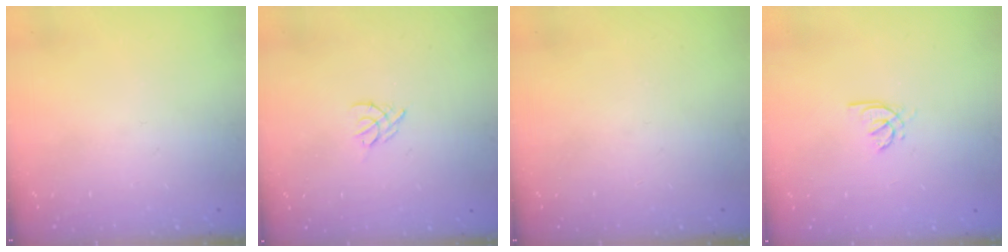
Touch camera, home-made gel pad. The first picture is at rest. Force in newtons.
{"total": 4.3, "press": 4.2, "slide": 0.7}
{"total": 0.0}
{"total": 1.4, "press": 1.3, "slide": 0.4}